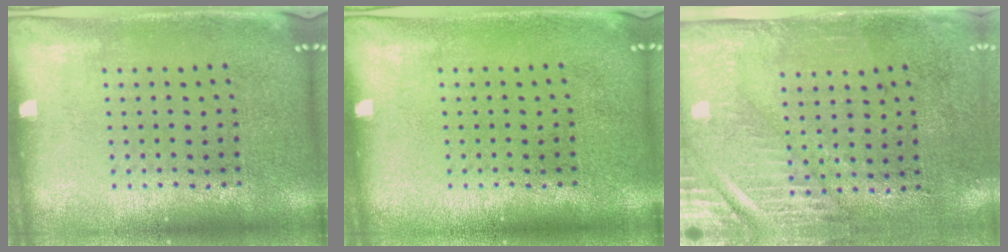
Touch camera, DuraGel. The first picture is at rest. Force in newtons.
{"total": 0.0}
{"total": 3.0, "press": 2.4, "slide": 1.6}